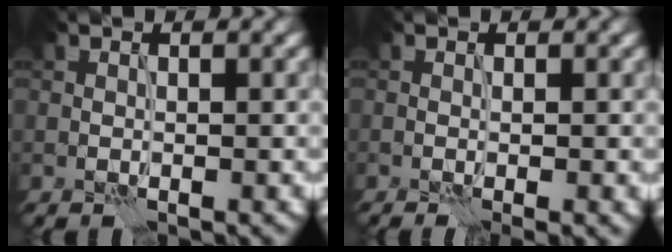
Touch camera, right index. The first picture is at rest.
{"total": 0.9, "force": [-0.2, -0.1, 0.9], "torque": [-0.013, -0.002, -0.006]}